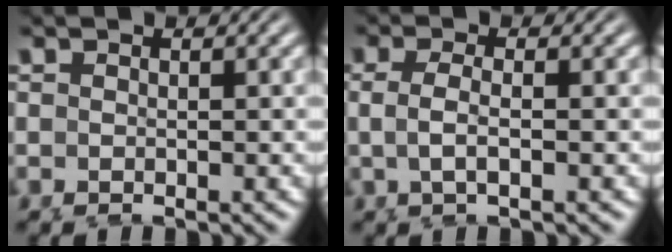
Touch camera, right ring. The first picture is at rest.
{"total": 2.2, "force": [0.5, 0.5, 2.1], "torque": [-0.050, -0.008, 0.015]}